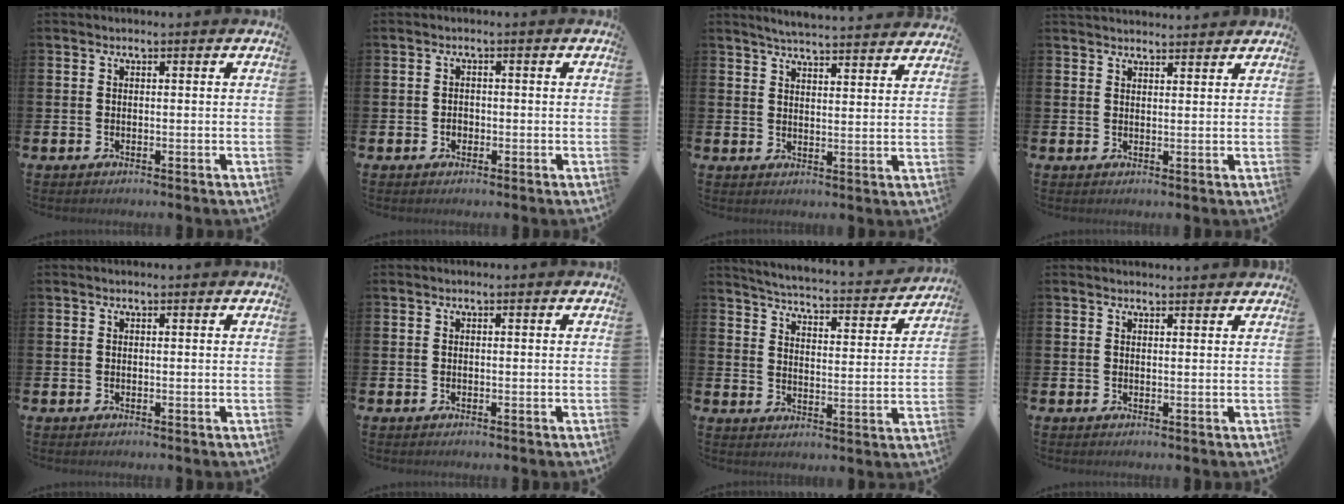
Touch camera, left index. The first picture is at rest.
{"total": 1.2, "force": [-0.4, 1.0, 0.5], "torque": [-0.008, 0.003, -0.009]}
{"total": 4.8, "force": [4.7, -0.3, 0.7], "torque": [-0.023, -0.032, 0.083]}
{"total": 2.2, "force": [2.2, 0.3, 0.0], "torque": [0.005, -0.014, 0.038]}
{"total": 0.0}
{"total": 0.0}
{"total": 4.5, "force": [4.4, 0.3, 0.9], "torque": [-0.040, -0.039, 0.070]}
{"total": 0.8, "force": [0.8, 0.0, 0.0], "torque": [0.009, -0.005, 0.012]}